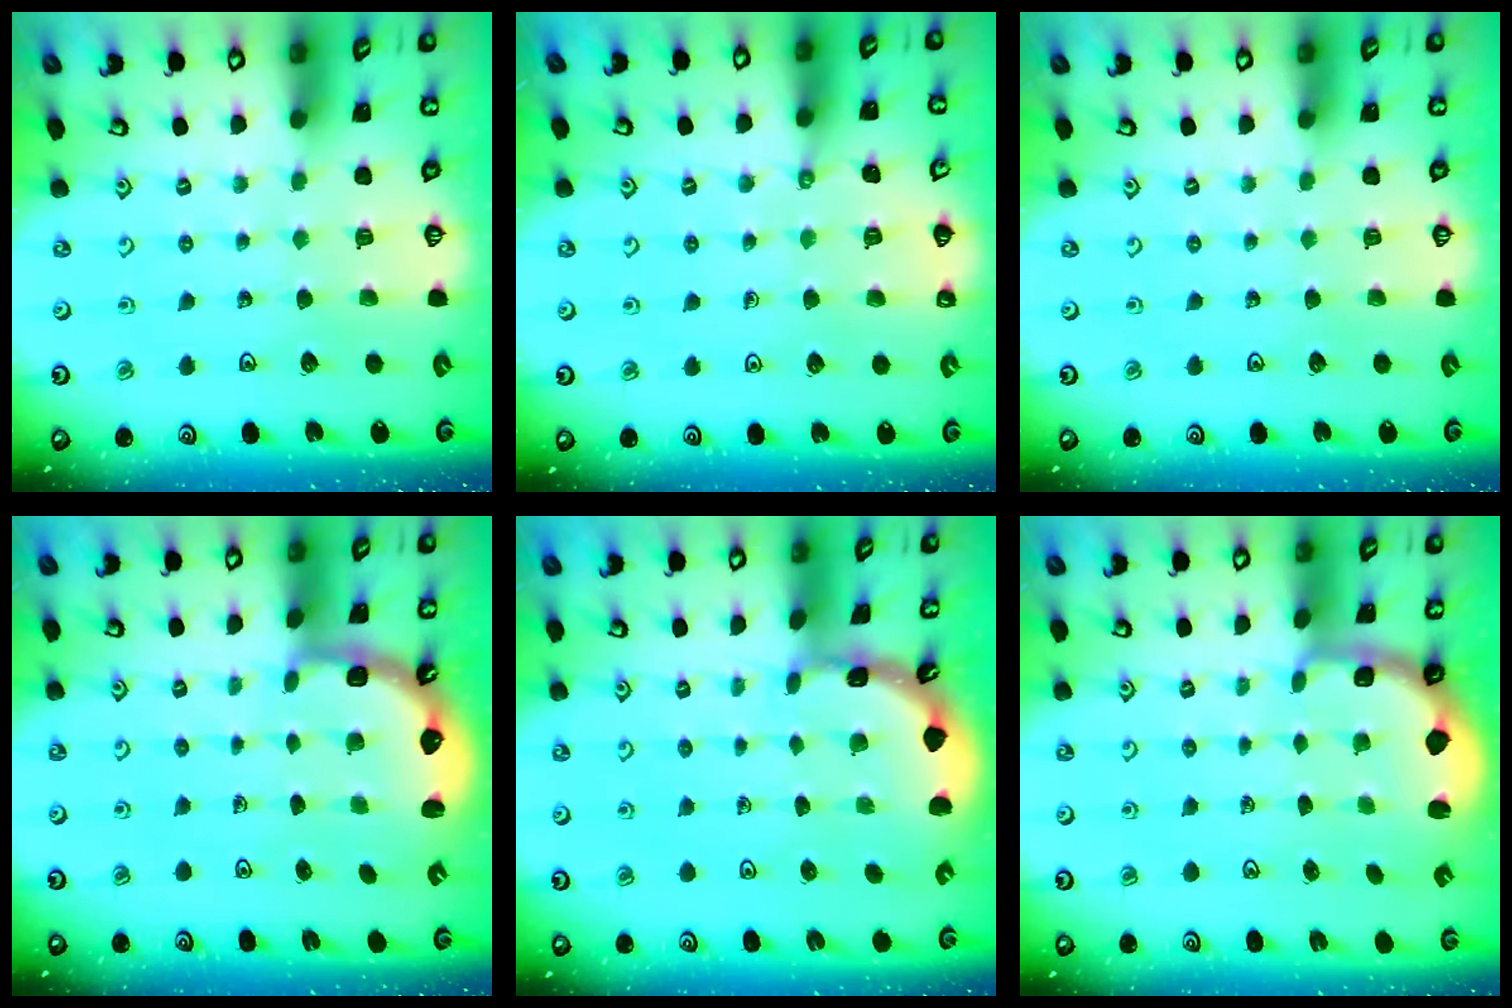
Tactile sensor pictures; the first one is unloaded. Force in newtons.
{"total": 5.1, "press": 4.8, "slide": 1.6}
{"total": 0.0}
{"total": 2.6, "press": 2.2, "slide": 1.4}
{"total": 1.8, "press": 1.8, "slide": 0.1}
{"total": 2.4, "press": 1.2, "slide": 2.1}